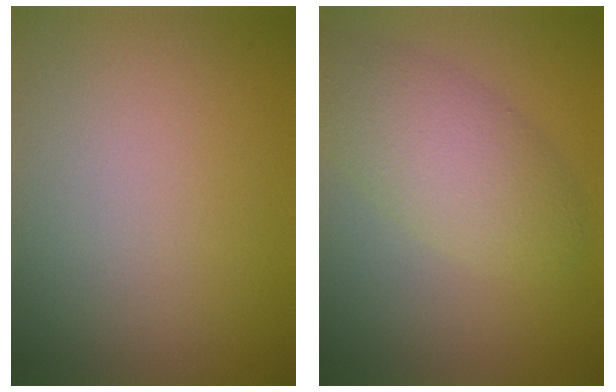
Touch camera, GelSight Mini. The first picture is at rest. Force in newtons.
{"total": 5.1, "press": 5.1, "slide": 0.1}